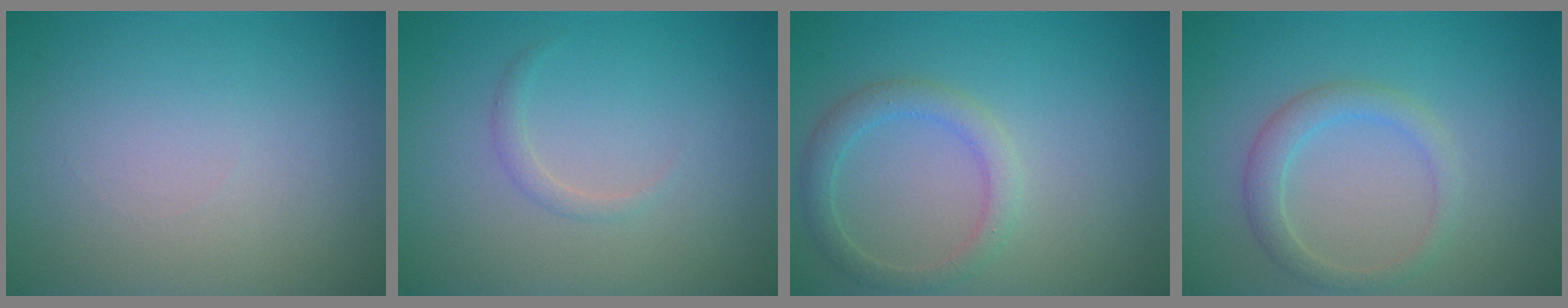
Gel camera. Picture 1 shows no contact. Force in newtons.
{"total": 0.9, "press": 0.9, "slide": 0.1}
{"total": 2.5, "press": 2.5, "slide": 0.1}
{"total": 2.4, "press": 2.4, "slide": 0.1}